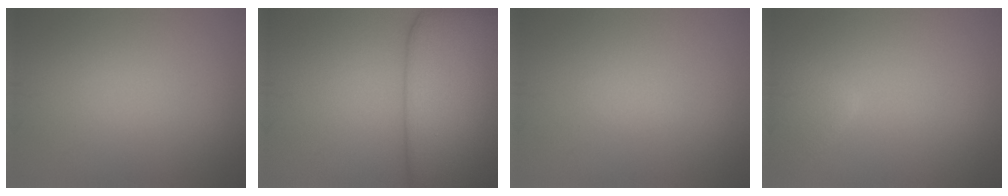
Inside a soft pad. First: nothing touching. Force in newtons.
{"total": 11.6, "press": 11.6, "slide": 0.6}
{"total": 0.5, "press": 0.5, "slide": 0.1}
{"total": 2.2, "press": 2.2, "slide": 0.2}